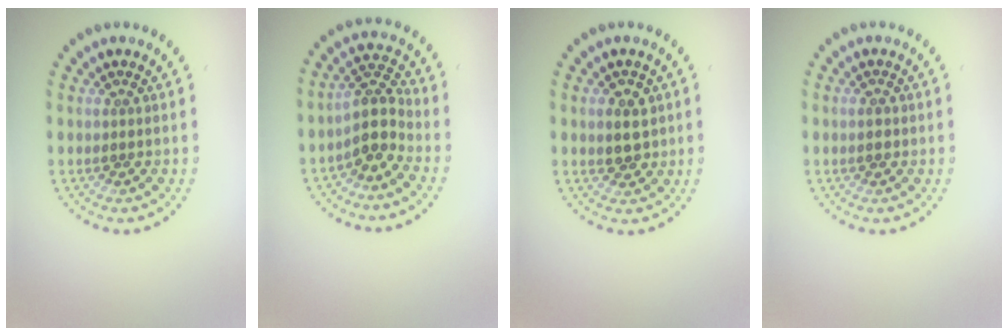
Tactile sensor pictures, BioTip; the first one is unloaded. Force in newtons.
{"total": 3.4, "press": 2.8, "slide": 2.1}
{"total": 2.5, "press": 2.4, "slide": 0.6}
{"total": 1.5, "press": 1.4, "slide": 0.2}